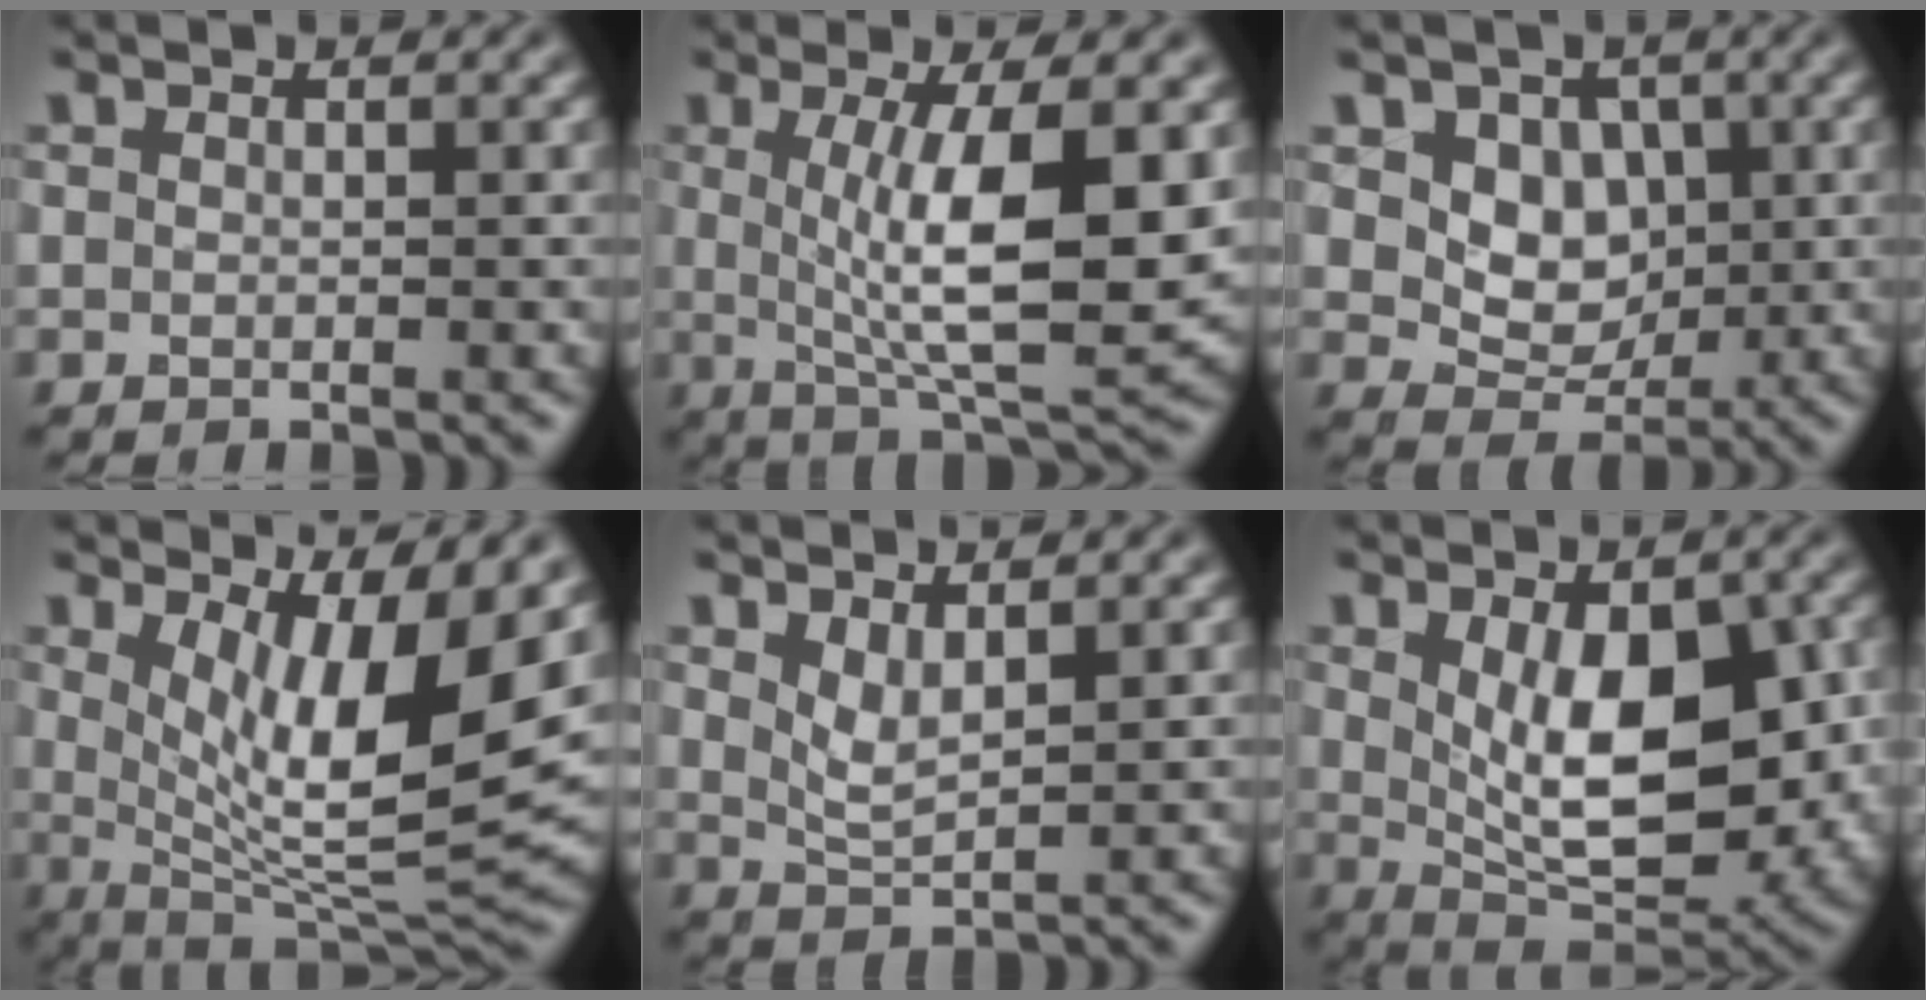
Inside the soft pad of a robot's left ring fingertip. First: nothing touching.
{"total": 9.2, "force": [1.1, 2.4, 8.8], "torque": [-0.141, -0.016, 0.026]}
{"total": 4.5, "force": [0.9, 3.6, 2.6], "torque": [-0.046, -0.011, 0.009]}
{"total": 11.3, "force": [3.4, 3.1, 10.3], "torque": [-0.154, -0.014, 0.065]}
{"total": 2.1, "force": [1.3, 0.6, 1.6], "torque": [-0.036, -0.009, 0.030]}
{"total": 9.7, "force": [1.0, 4.7, 8.5], "torque": [-0.138, -0.016, 0.030]}